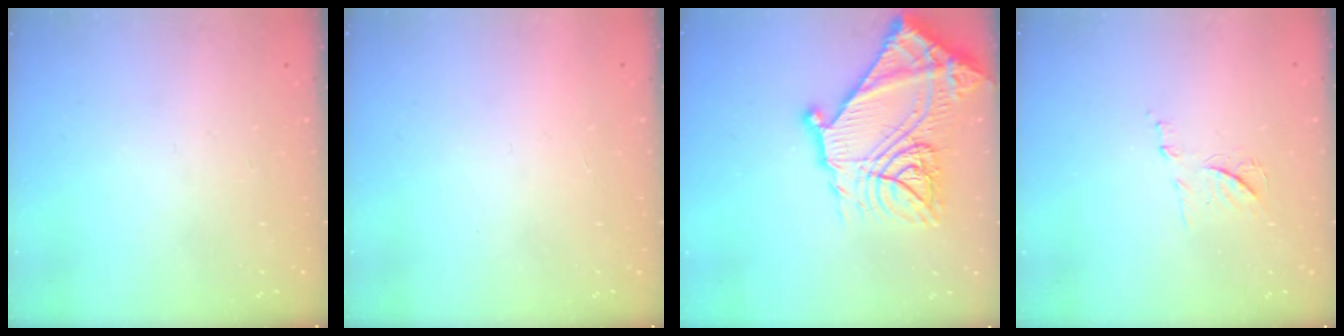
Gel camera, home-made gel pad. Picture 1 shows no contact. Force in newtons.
{"total": 1.5, "press": 1.5, "slide": 0.1}
{"total": 28.8, "press": 28.7, "slide": 2.7}
{"total": 7.6, "press": 7.6, "slide": 0.6}